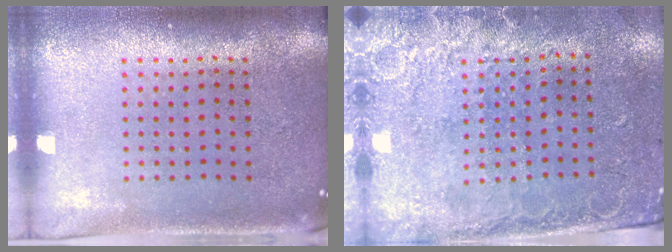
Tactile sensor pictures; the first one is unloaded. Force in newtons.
{"total": 2.6, "press": 2.1, "slide": 1.5}